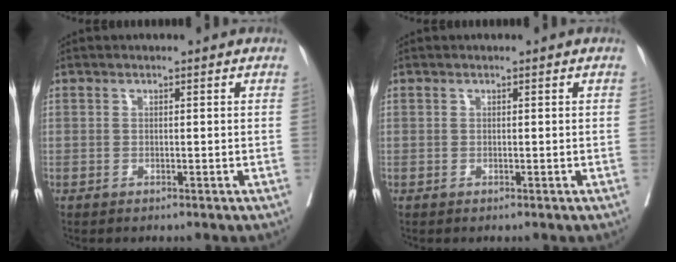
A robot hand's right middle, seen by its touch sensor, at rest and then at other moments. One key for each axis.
{"total": 0.0}